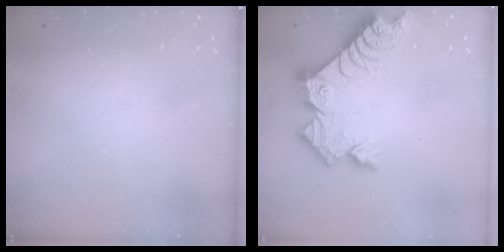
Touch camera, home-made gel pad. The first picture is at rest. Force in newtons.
{"total": 11.2, "press": 11.2, "slide": 0.8}